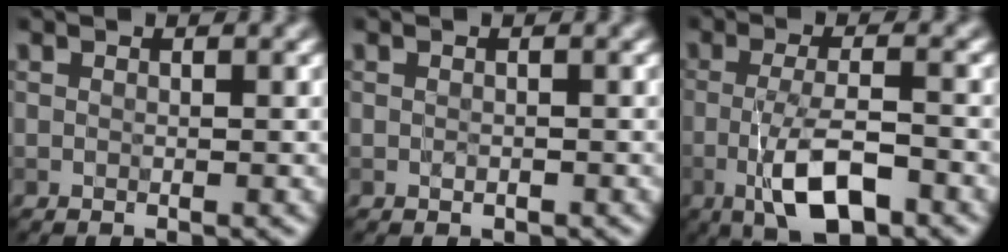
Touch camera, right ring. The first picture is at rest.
{"total": 0.5, "force": [-0.3, 0.4, 0.2], "torque": [-0.003, 0.001, -0.003]}
{"total": 5.8, "force": [-2.2, 1.8, 5.1], "torque": [-0.092, 0.001, -0.042]}